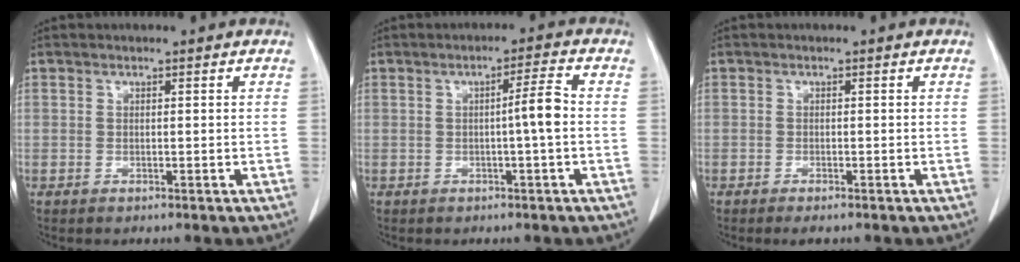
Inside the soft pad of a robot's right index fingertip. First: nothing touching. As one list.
[{"total": 3.7, "force": [-0.5, -0.4, 3.7], "torque": [-0.056, 0.004, -0.008]}, {"total": 1.6, "force": [-1.2, 0.3, 0.9], "torque": [-0.014, -0.004, -0.015]}]